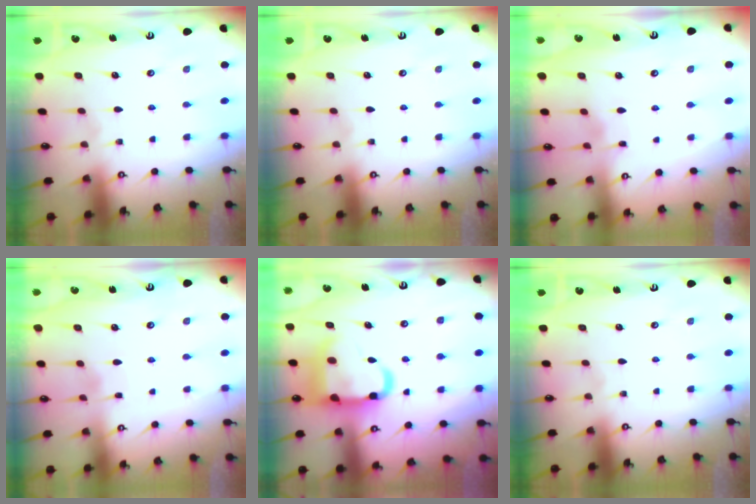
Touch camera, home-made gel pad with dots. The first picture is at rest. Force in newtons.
{"total": 0.0}
{"total": 2.5, "press": 2.5, "slide": 0.2}
{"total": 2.4, "press": 2.4, "slide": 0.4}
{"total": 16.7, "press": 16.6, "slide": 2.0}
{"total": 0.0}